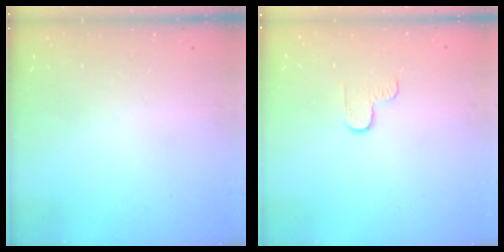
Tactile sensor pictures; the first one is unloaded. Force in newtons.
{"total": 3.3, "press": 3.3, "slide": 0.4}